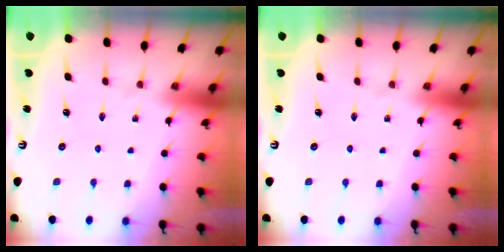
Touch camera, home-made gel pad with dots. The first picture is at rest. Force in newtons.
{"total": 0.0}